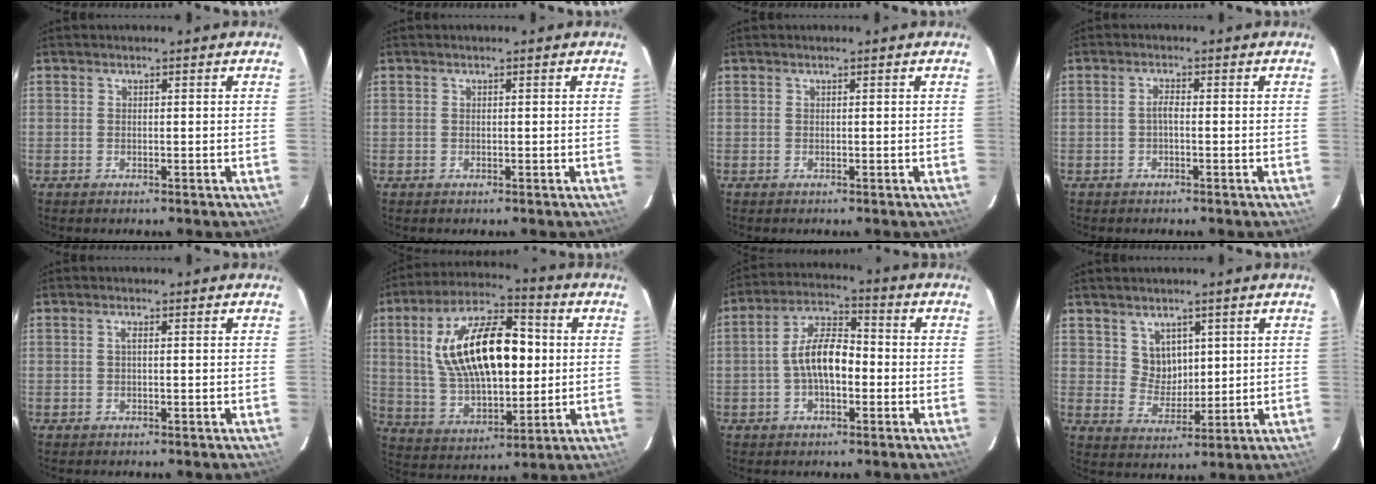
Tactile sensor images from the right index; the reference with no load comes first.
{"total": 0.0}
{"total": 0.0}
{"total": 1.4, "force": [-0.5, 0.3, 1.3], "torque": [-0.026, 0.006, -0.011]}
{"total": 0.8, "force": [0.1, 0.0, 0.8], "torque": [-0.015, 0.004, -0.001]}
{"total": 21.6, "force": [3.5, 10.4, 18.6], "torque": [-0.344, 0.025, 0.073]}
{"total": 8.8, "force": [-1.5, 4.2, 7.6], "torque": [-0.150, 0.021, -0.028]}
{"total": 5.3, "force": [2.7, 4.2, 1.6], "torque": [-0.021, 0.004, 0.060]}